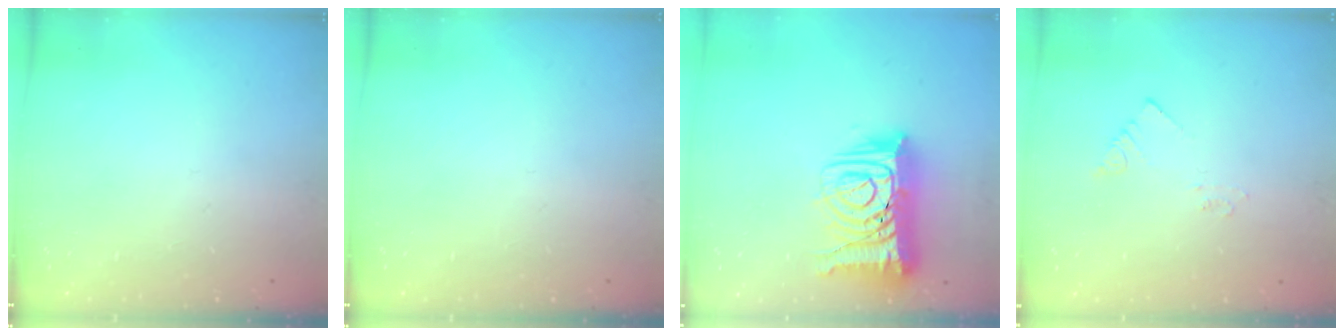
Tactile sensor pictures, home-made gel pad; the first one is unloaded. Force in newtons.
{"total": 0.0}
{"total": 16.8, "press": 16.7, "slide": 1.7}
{"total": 2.0, "press": 2.0, "slide": 0.4}